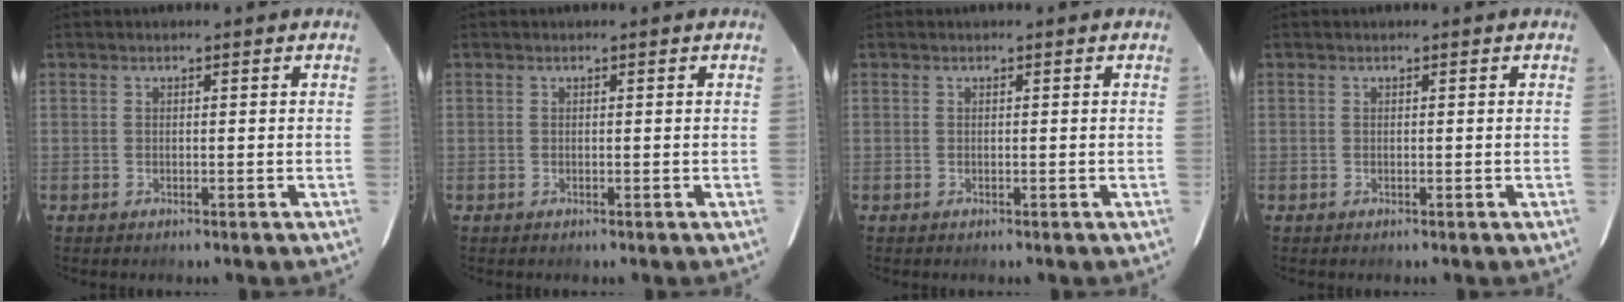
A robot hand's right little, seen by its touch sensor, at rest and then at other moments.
{"total": 0.0}
{"total": 0.0}
{"total": 0.0}